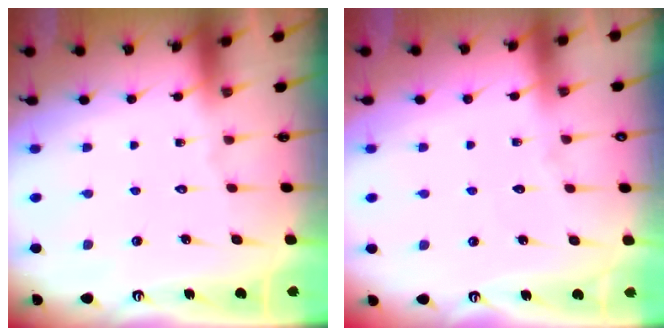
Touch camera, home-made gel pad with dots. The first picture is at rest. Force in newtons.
{"total": 2.8, "press": 2.8, "slide": 0.4}